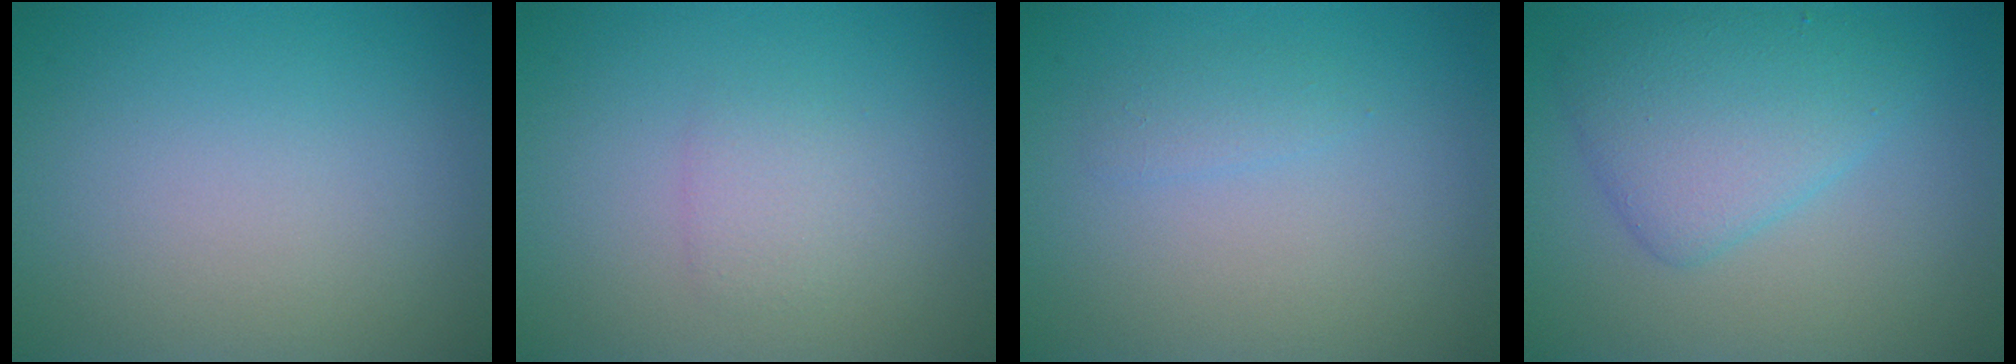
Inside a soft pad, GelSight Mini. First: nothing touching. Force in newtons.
{"total": 1.4, "press": 1.4, "slide": 0.0}
{"total": 1.0, "press": 1.0, "slide": 0.0}
{"total": 4.5, "press": 4.5, "slide": 0.1}